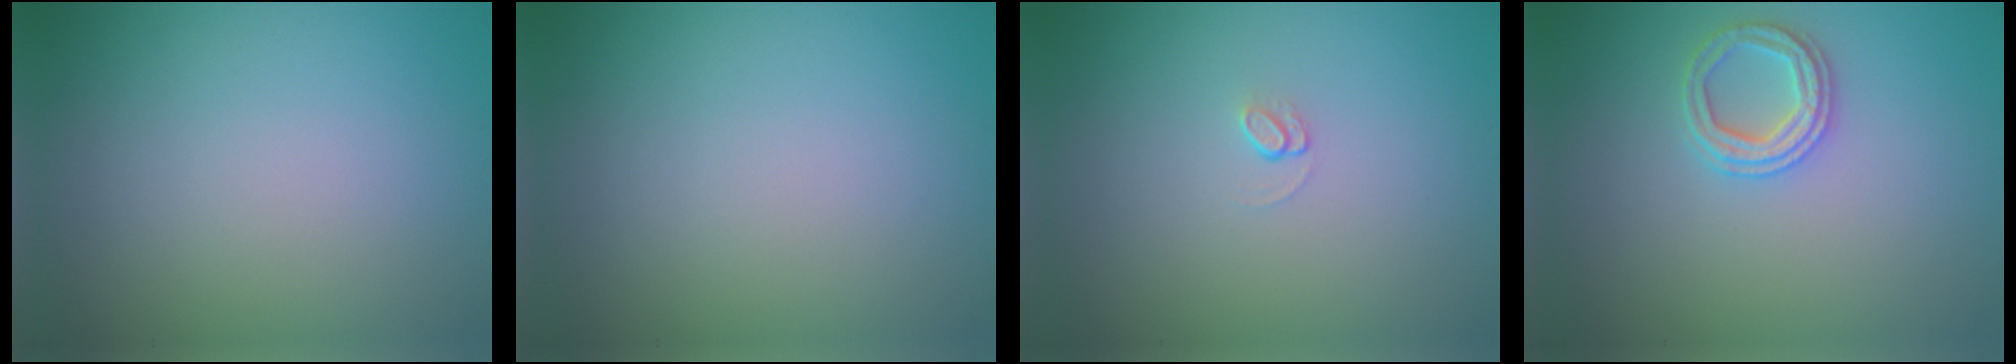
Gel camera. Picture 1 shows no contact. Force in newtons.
{"total": 0.0}
{"total": 0.8, "press": 0.5, "slide": 0.7}
{"total": 2.4, "press": 2.4, "slide": 0.2}